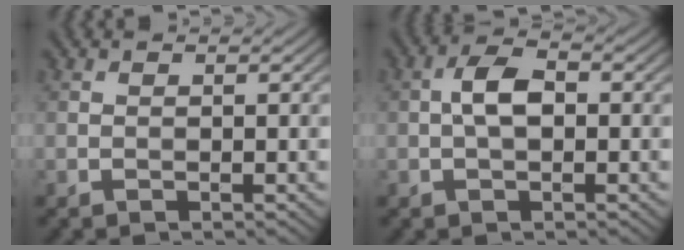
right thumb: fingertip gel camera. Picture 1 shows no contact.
{"total": 3.9, "force": [-0.1, 2.0, 3.4], "torque": [-0.067, 0.012, -0.007]}